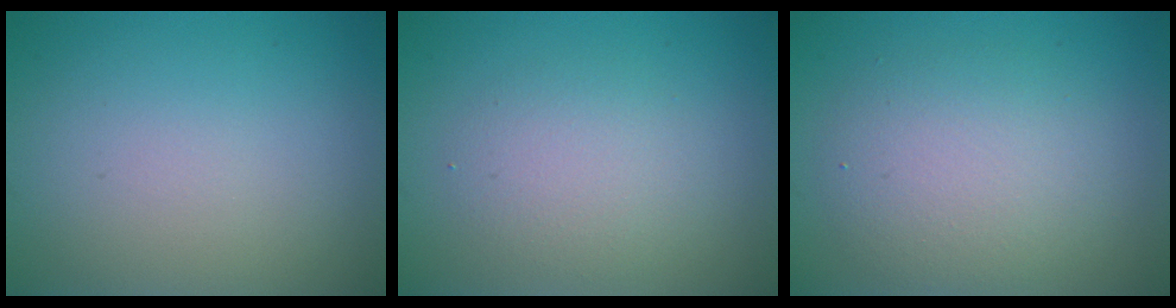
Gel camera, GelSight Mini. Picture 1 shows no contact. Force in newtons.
{"total": 2.8, "press": 2.8, "slide": 0.2}
{"total": 4.6, "press": 4.5, "slide": 0.4}